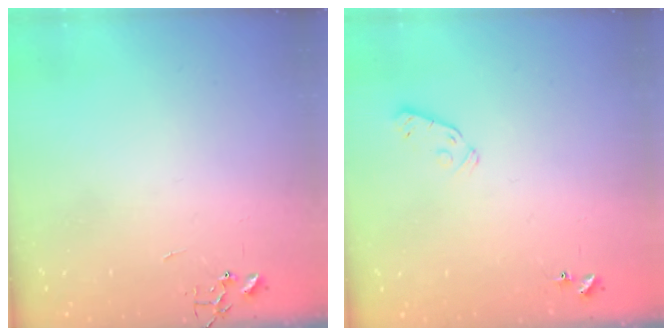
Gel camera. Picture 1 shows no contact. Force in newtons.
{"total": 5.3, "press": 5.3, "slide": 0.7}